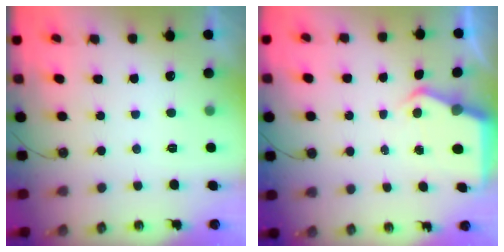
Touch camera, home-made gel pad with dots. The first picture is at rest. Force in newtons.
{"total": 4.7, "press": 4.6, "slide": 0.7}